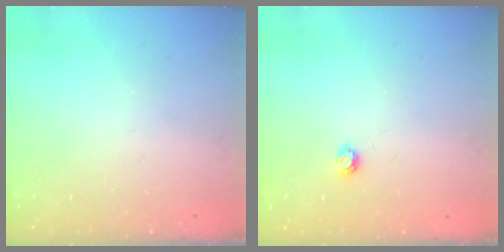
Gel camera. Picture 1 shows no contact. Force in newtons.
{"total": 3.4, "press": 3.4, "slide": 0.5}